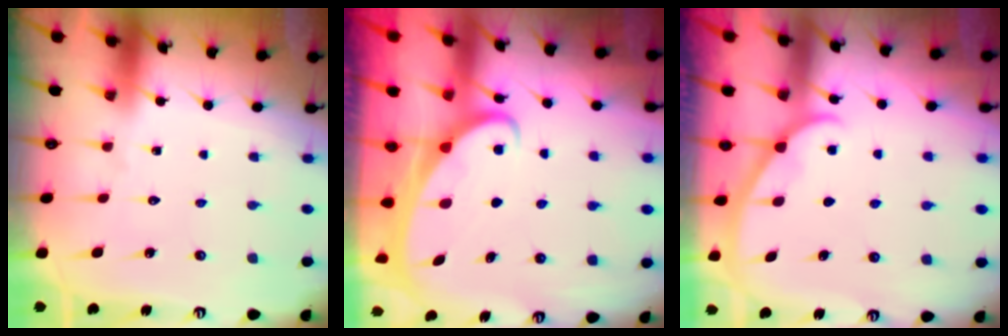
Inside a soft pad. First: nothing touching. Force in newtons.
{"total": 2.1, "press": 2.1, "slide": 0.3}
{"total": 2.2, "press": 2.2, "slide": 0.2}